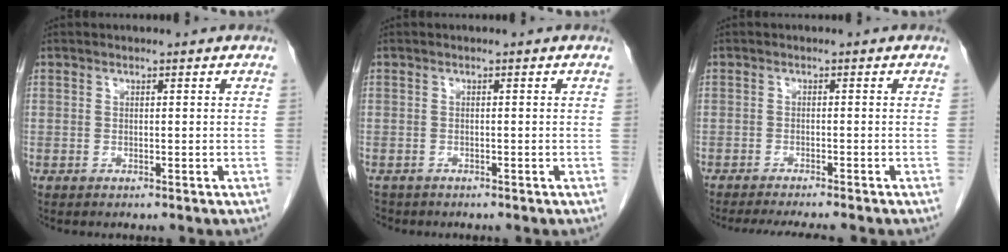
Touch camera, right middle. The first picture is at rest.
{"total": 2.4, "force": [-2.0, 1.3, 0.2], "torque": [-0.009, -0.001, -0.032]}
{"total": 8.0, "force": [-7.0, 0.6, 3.8], "torque": [-0.045, -0.016, -0.101]}